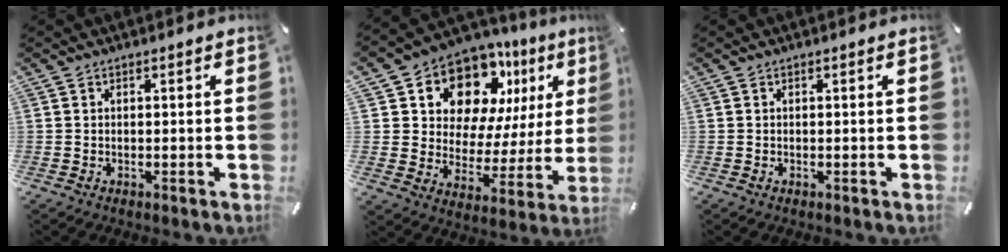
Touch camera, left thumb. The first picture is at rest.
{"total": 14.2, "force": [9.8, 8.9, 5.1], "torque": [-0.086, -0.084, 0.176]}
{"total": 0.0}